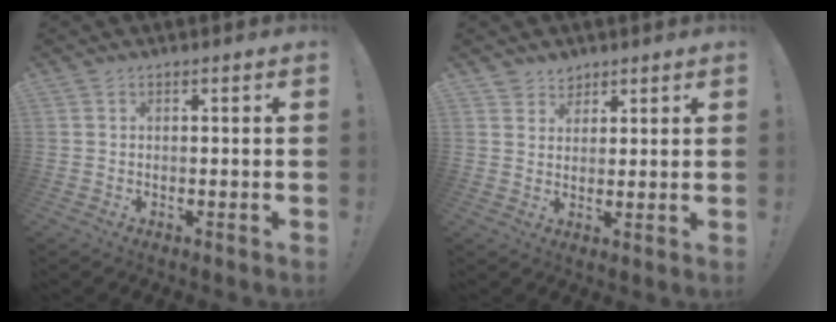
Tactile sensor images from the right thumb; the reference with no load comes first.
{"total": 4.3, "force": [3.3, 2.7, -0.4], "torque": [0.009, -0.022, 0.063]}